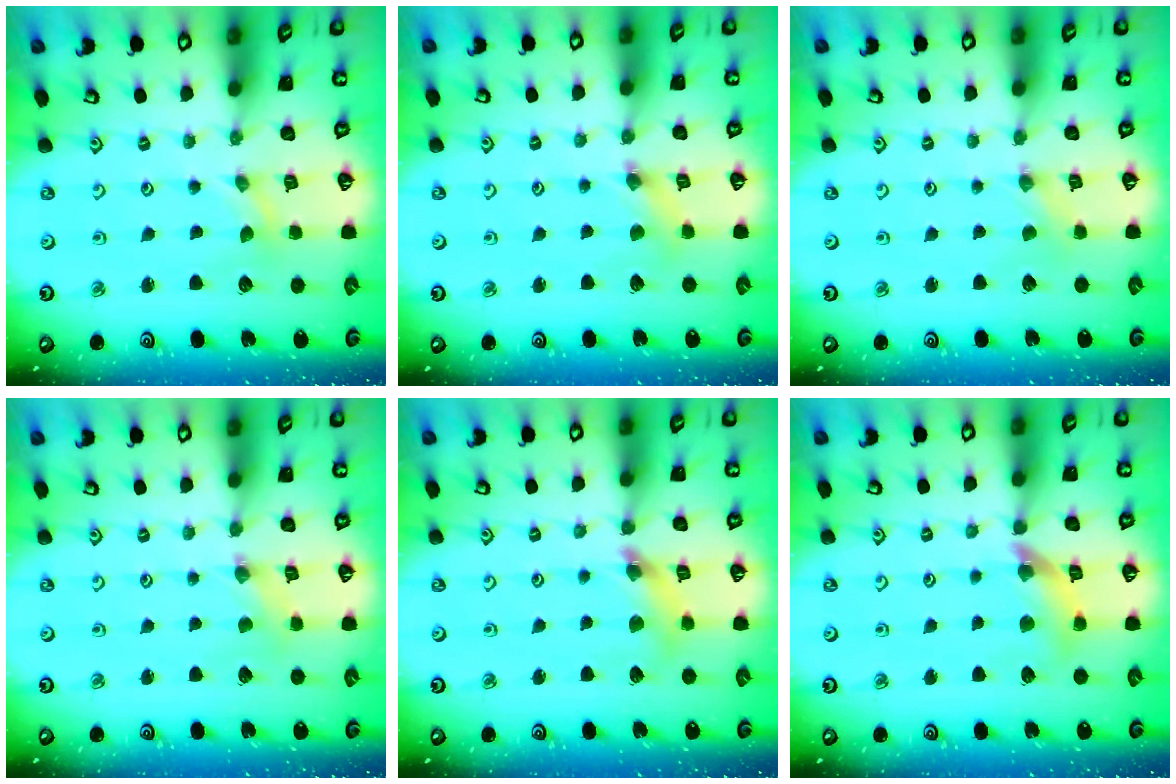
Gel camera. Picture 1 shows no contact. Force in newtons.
{"total": 2.1, "press": 2.1, "slide": 0.2}
{"total": 0.0}
{"total": 1.4, "press": 1.3, "slide": 0.3}
{"total": 9.4, "press": 9.4, "slide": 1.2}
{"total": 10.7, "press": 10.6, "slide": 1.4}